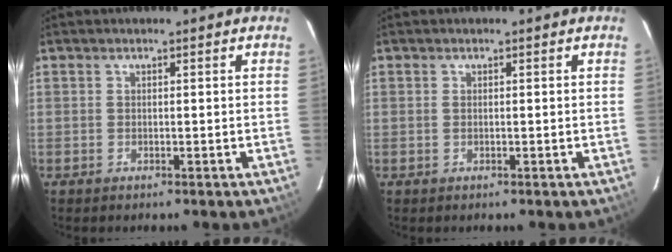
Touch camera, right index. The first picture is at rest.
{"total": 0.0}